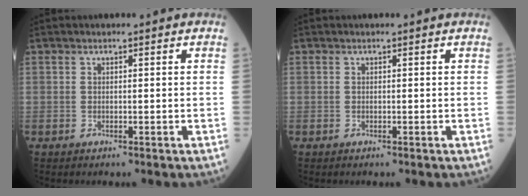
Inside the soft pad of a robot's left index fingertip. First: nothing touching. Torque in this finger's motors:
{"motor_torque": [-0.11, 0.11, 0.00, 0.00]}